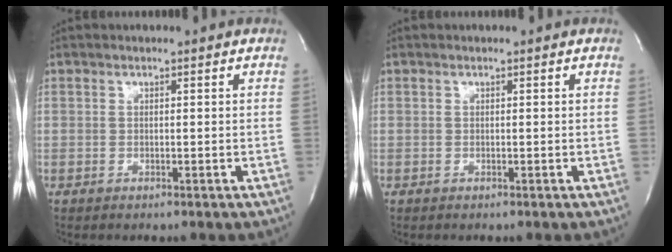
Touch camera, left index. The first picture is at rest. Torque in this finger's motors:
{"motor_torque": [0.00, 0.00, 0.00, 0.00]}